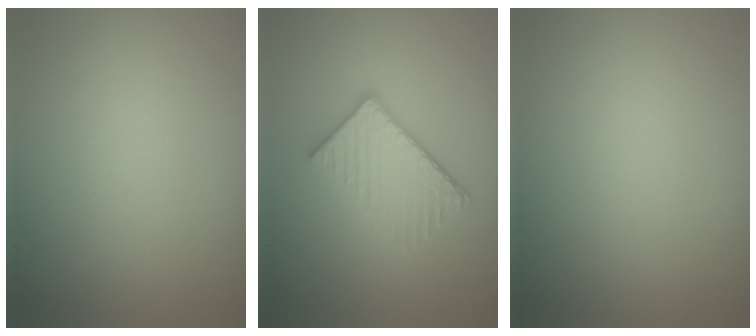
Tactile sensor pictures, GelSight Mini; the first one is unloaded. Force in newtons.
{"total": 4.1, "press": 3.3, "slide": 2.4}
{"total": 0.0}